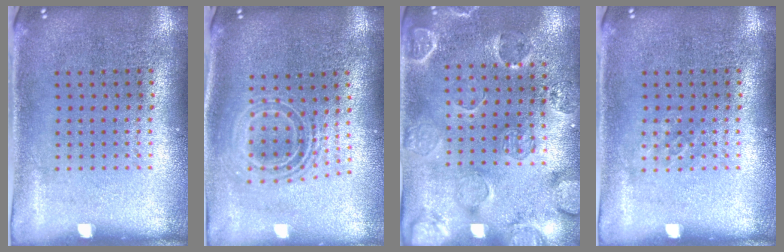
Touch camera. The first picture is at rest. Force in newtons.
{"total": 2.0, "press": 1.5, "slide": 1.3}
{"total": 2.5, "press": 2.0, "slide": 1.5}
{"total": 0.8, "press": 0.8, "slide": 0.1}